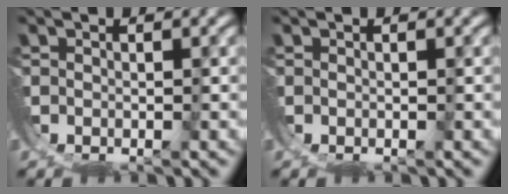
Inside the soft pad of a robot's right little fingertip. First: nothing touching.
{"total": 0.0}